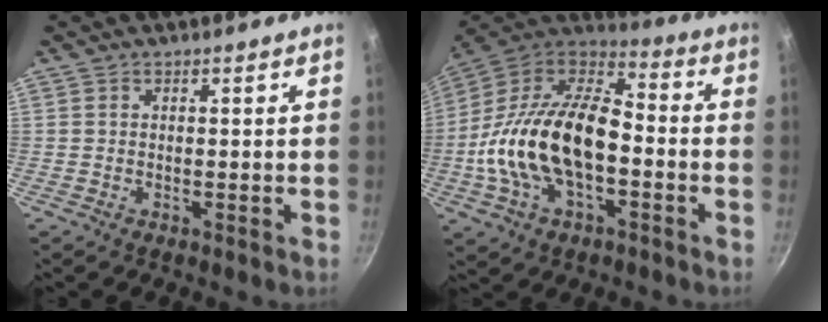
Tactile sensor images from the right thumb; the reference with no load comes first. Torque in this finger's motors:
{"motor_torque": [0.50, 1.23, 1.50, -1.27, 0.49]}